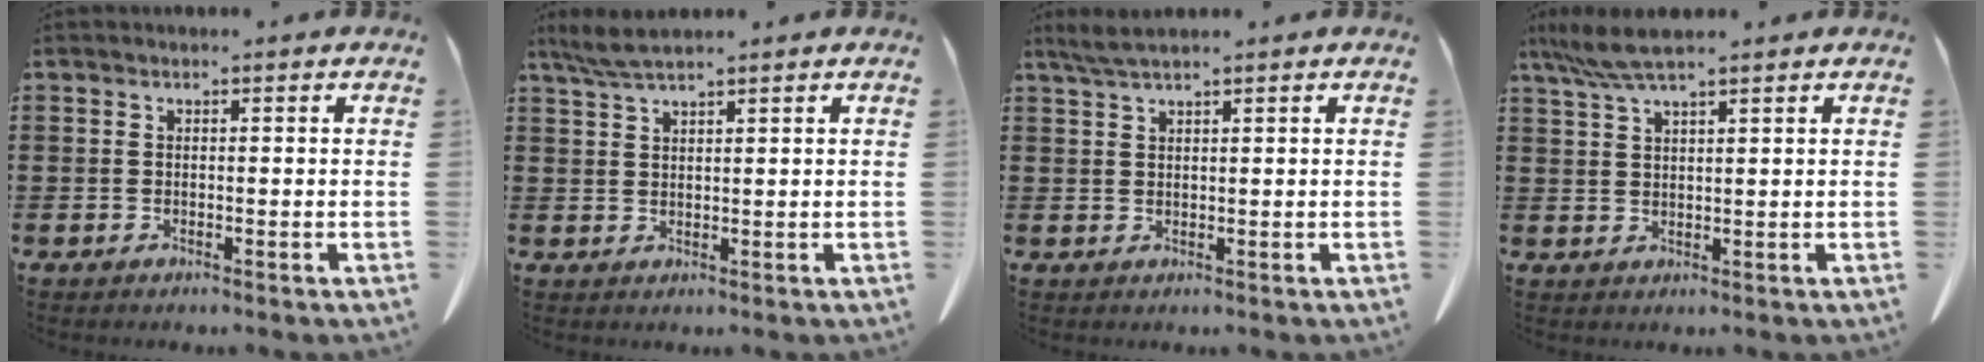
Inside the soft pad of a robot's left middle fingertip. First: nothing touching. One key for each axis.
{"total": 3.3, "fx": 2.6, "fy": 0.3, "fz": 2.1, "tx": -0.046, "ty": 0.001, "tz": 0.049}
{"total": 2.2, "fx": 1.7, "fy": 0.0, "fz": 1.4, "tx": -0.031, "ty": -0.002, "tz": 0.033}
{"total": 5.4, "fx": 4.1, "fy": 0.5, "fz": 3.5, "tx": -0.076, "ty": -0.004, "tz": 0.076}